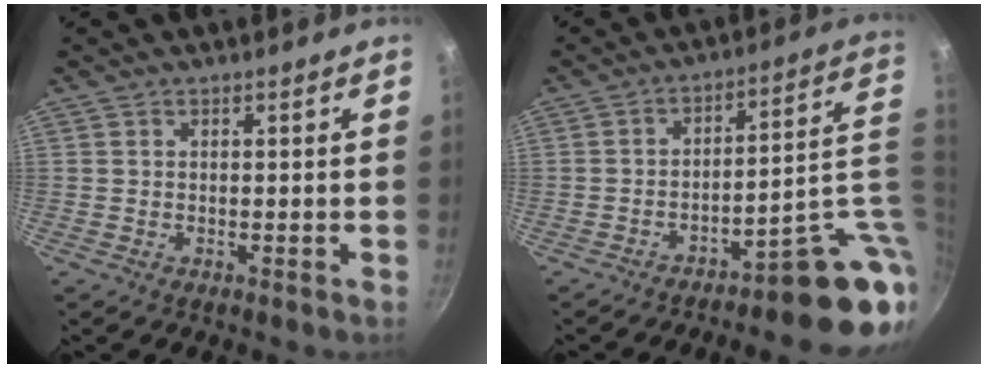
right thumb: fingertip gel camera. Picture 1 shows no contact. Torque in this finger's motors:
{"motor_torque": [3.28, 0.60, 1.32, -1.45, 0.08]}